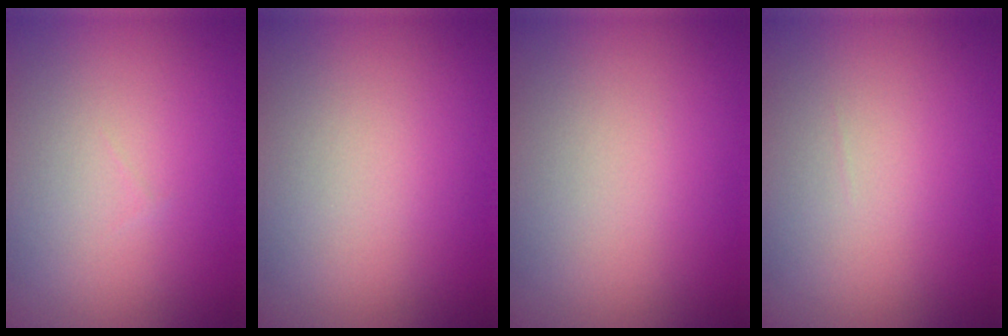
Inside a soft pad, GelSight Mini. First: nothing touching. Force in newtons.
{"total": 0.0}
{"total": 0.0}
{"total": 0.0}